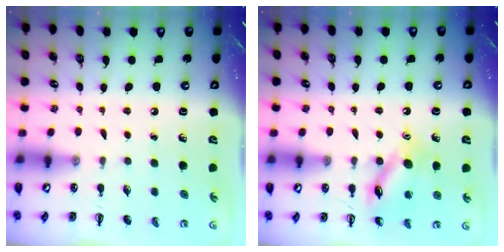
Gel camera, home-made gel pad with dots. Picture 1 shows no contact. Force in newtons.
{"total": 12.7, "press": 12.6, "slide": 1.1}